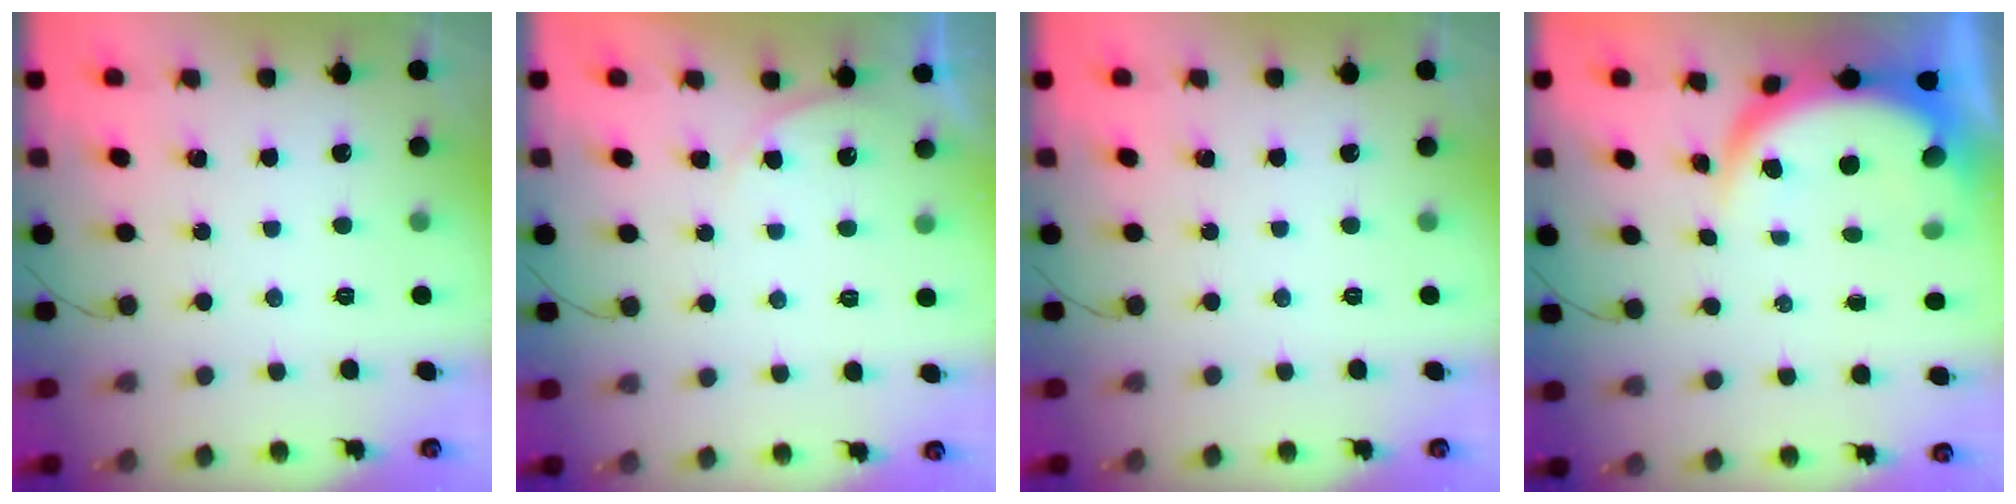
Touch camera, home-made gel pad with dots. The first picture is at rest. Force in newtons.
{"total": 3.9, "press": 3.8, "slide": 0.5}
{"total": 0.0}
{"total": 6.9, "press": 6.9, "slide": 0.5}